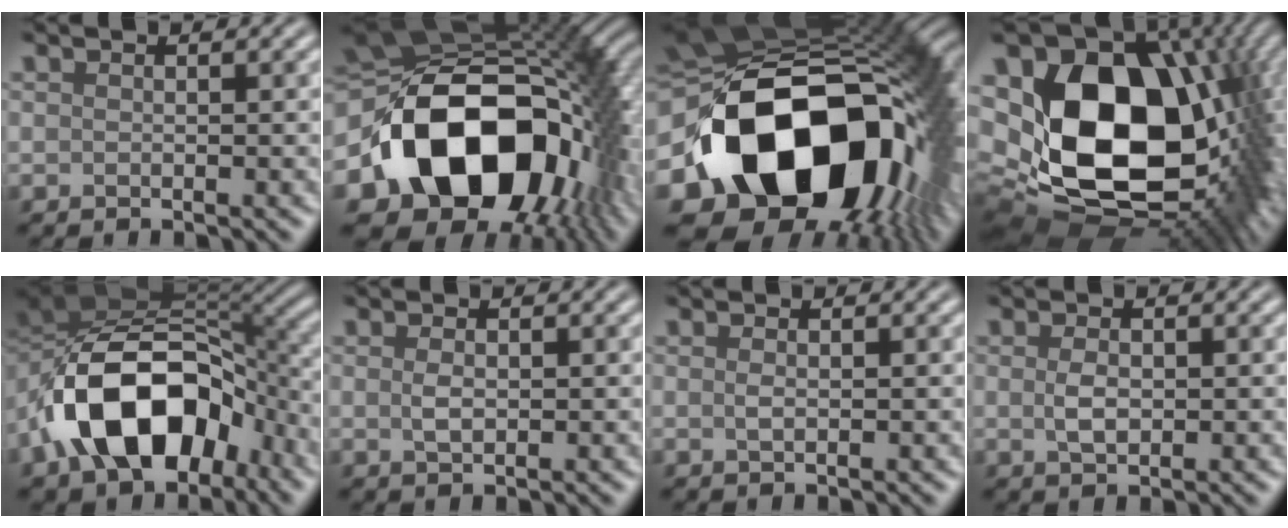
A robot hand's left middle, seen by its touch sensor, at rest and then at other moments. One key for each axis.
{"total": 18.5, "fx": -3.4, "fy": 13.2, "fz": 12.5, "tx": -0.236, "ty": -0.040, "tz": -0.034}
{"total": 20.9, "fx": -3.4, "fy": 14.6, "fz": 14.5, "tx": -0.289, "ty": -0.074, "tz": -0.013}
{"total": 20.5, "fx": 2.4, "fy": 14.2, "fz": 14.6, "tx": -0.278, "ty": -0.057, "tz": 0.098}
{"total": 13.8, "fx": -5.3, "fy": 8.3, "fz": 9.7, "tx": -0.169, "ty": 0.008, "tz": -0.102}
{"total": 1.2, "fx": 0.2, "fy": 0.7, "fz": 1.0, "tx": -0.023, "ty": 0.001, "tz": 0.005}
{"total": 0.6, "fx": 0.1, "fy": 0.3, "fz": 0.6, "tx": -0.014, "ty": 0.001, "tz": 0.002}
{"total": 1.7, "fx": 0.1, "fy": 1.0, "fz": 1.4, "tx": -0.031, "ty": 0.001, "tz": 0.004}